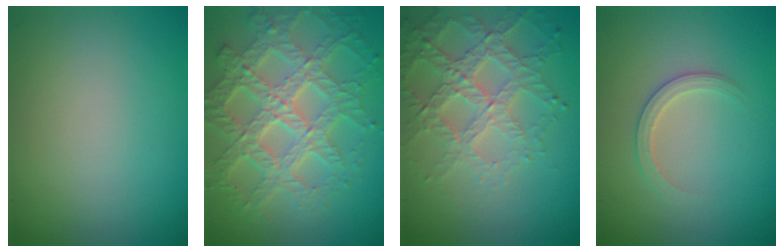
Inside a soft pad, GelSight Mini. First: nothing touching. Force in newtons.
{"total": 7.8, "press": 6.1, "slide": 4.9}
{"total": 4.5, "press": 4.0, "slide": 2.0}
{"total": 1.9, "press": 1.9, "slide": 0.2}